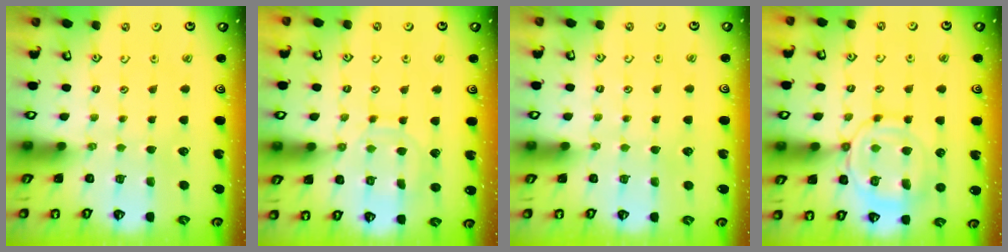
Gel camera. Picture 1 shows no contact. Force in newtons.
{"total": 9.9, "press": 9.9, "slide": 0.6}
{"total": 0.9, "press": 0.9, "slide": 0.1}
{"total": 13.7, "press": 13.7, "slide": 1.3}